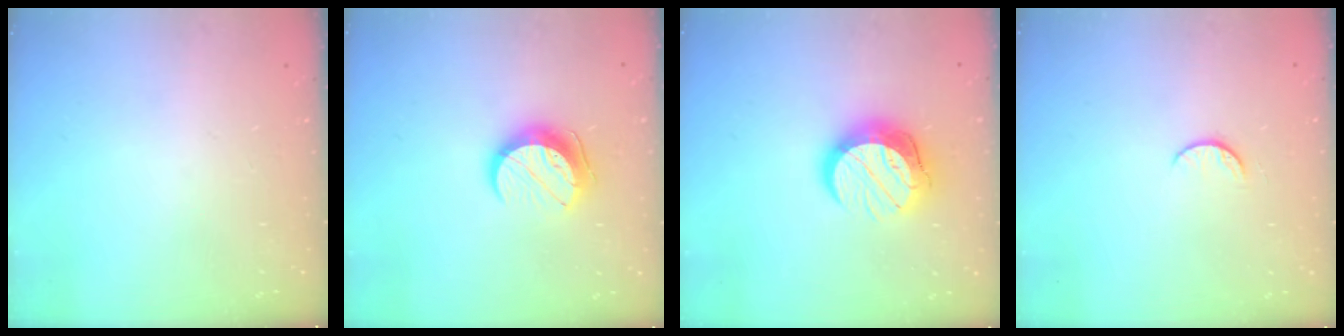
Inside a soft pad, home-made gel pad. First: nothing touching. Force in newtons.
{"total": 10.4, "press": 10.3, "slide": 0.7}
{"total": 13.6, "press": 13.6, "slide": 1.2}
{"total": 5.2, "press": 5.2, "slide": 0.6}